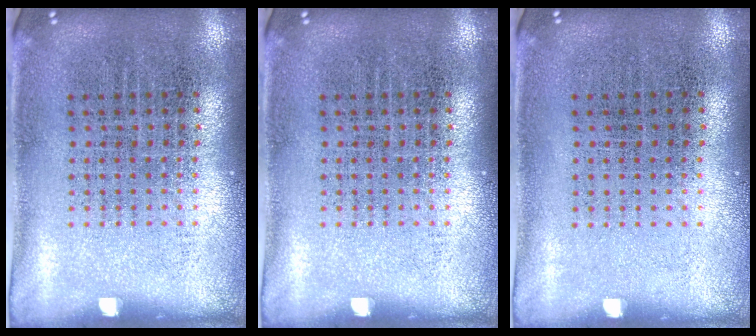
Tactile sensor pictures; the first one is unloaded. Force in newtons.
{"total": 0.0}
{"total": 0.0}